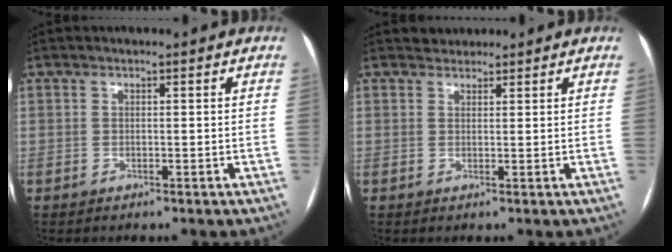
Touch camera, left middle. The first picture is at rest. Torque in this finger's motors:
{"motor_torque": [0.00, 0.00, -0.01, -0.01]}